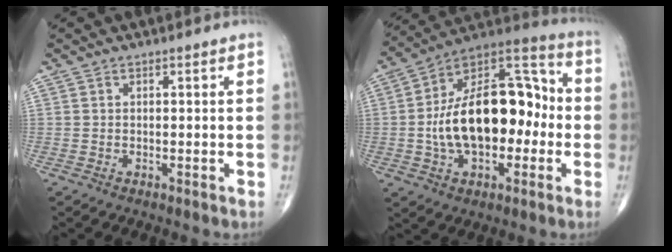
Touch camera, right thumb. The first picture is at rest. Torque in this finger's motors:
{"motor_torque": [2.36, 2.51, 1.80, -0.34, 0.21]}